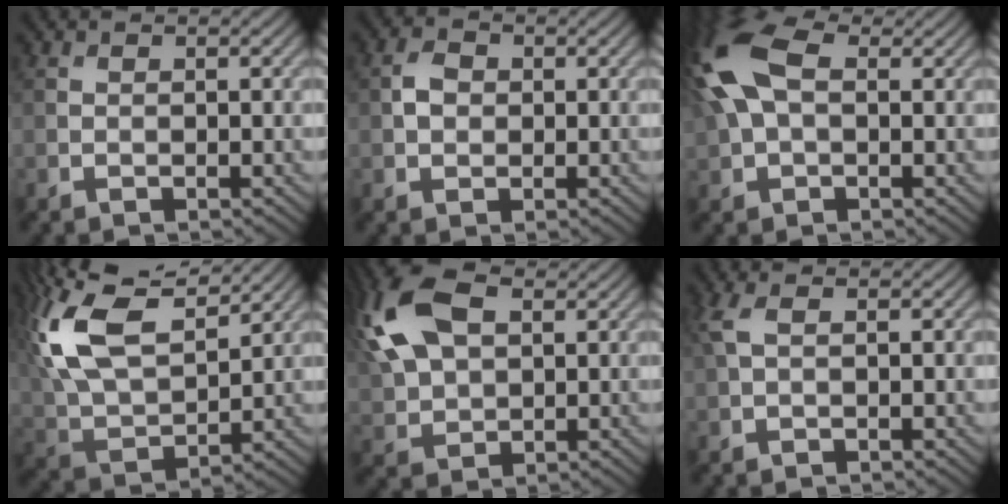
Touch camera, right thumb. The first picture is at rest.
{"total": 2.2, "force": [0.1, 1.8, 1.3], "torque": [-0.029, 0.002, -0.004]}
{"total": 12.4, "force": [2.8, 7.1, 9.8], "torque": [-0.253, 0.021, 0.040]}
{"total": 14.8, "force": [6.9, 7.2, 10.9], "torque": [-0.267, 0.018, 0.134]}
{"total": 14.4, "force": [5.2, 8.3, 10.6], "torque": [-0.272, 0.027, 0.098]}
{"total": 2.4, "force": [0.9, 0.9, 2.0], "torque": [-0.057, 0.010, 0.017]}